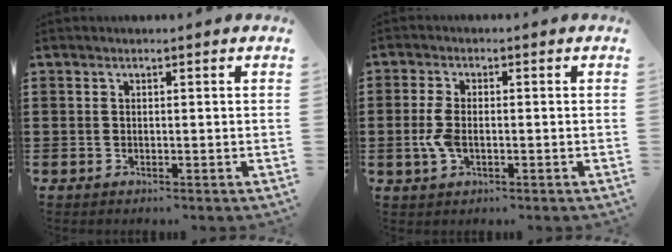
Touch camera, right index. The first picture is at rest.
{"total": 4.2, "force": [-0.7, 2.1, 3.5], "torque": [-0.093, -0.007, -0.019]}